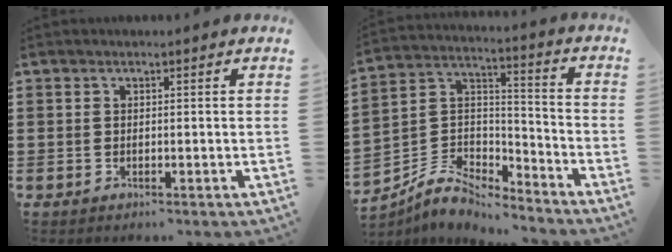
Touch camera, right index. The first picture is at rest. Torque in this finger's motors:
{"motor_torque": [-1.08, 1.06, -0.12, -0.12]}